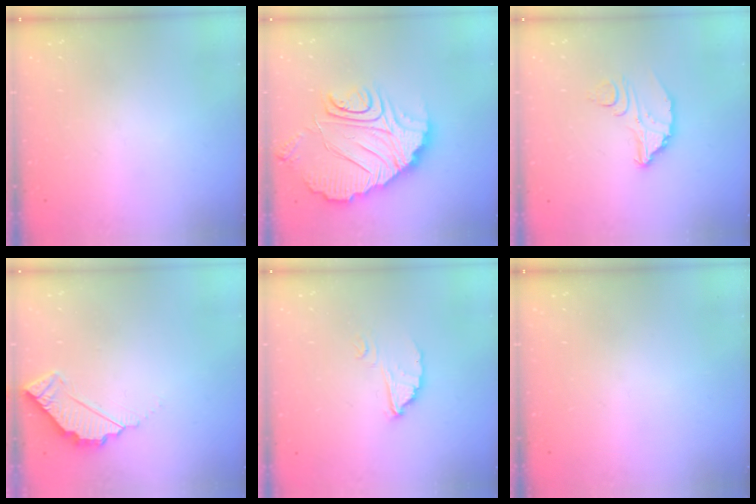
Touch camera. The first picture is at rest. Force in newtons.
{"total": 16.8, "press": 16.7, "slide": 1.6}
{"total": 6.5, "press": 6.5, "slide": 0.4}
{"total": 3.9, "press": 3.9, "slide": 0.3}
{"total": 4.6, "press": 4.6, "slide": 0.3}
{"total": 0.0}